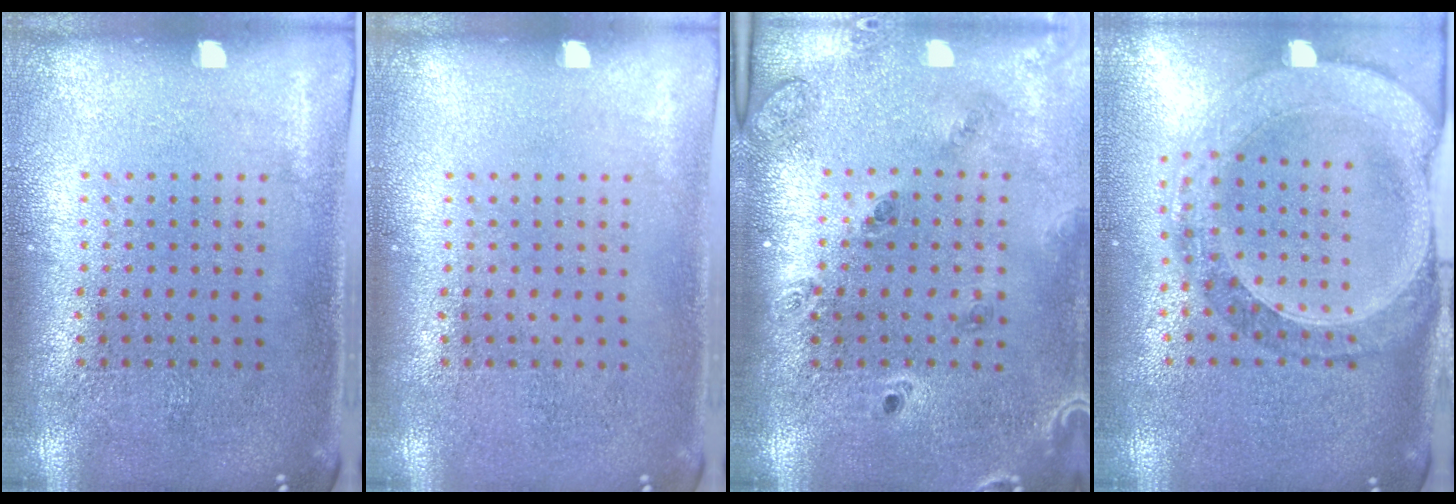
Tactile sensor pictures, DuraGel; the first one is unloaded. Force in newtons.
{"total": 0.0}
{"total": 1.4, "press": 1.4, "slide": 0.2}
{"total": 1.4, "press": 1.4, "slide": 0.3}